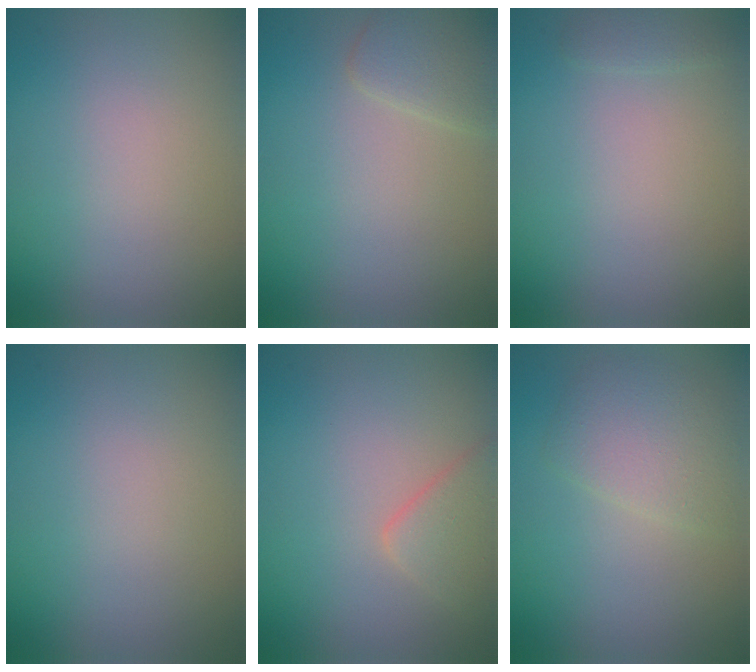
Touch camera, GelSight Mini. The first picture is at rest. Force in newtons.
{"total": 2.3, "press": 2.3, "slide": 0.1}
{"total": 0.8, "press": 0.8, "slide": 0.1}
{"total": 0.0}
{"total": 2.6, "press": 2.6, "slide": 0.2}
{"total": 3.0, "press": 3.0, "slide": 0.1}